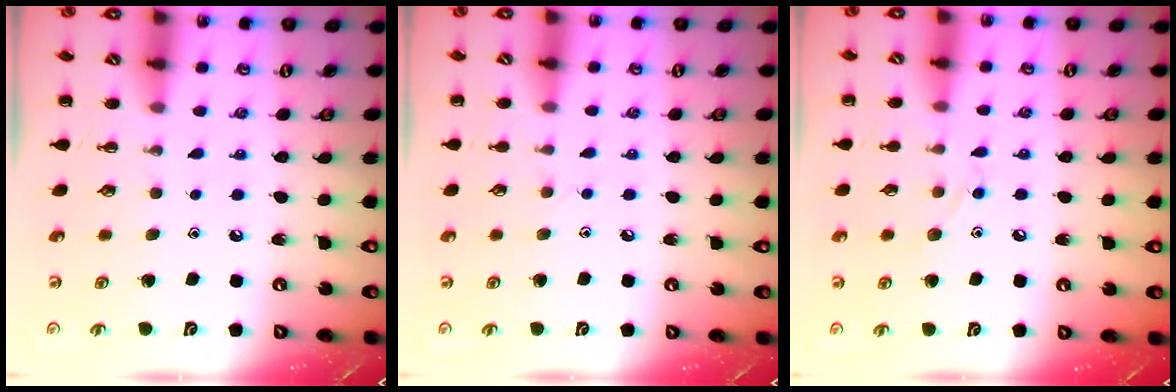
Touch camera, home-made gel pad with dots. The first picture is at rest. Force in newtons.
{"total": 3.6, "press": 3.4, "slide": 1.1}
{"total": 8.9, "press": 8.7, "slide": 1.9}